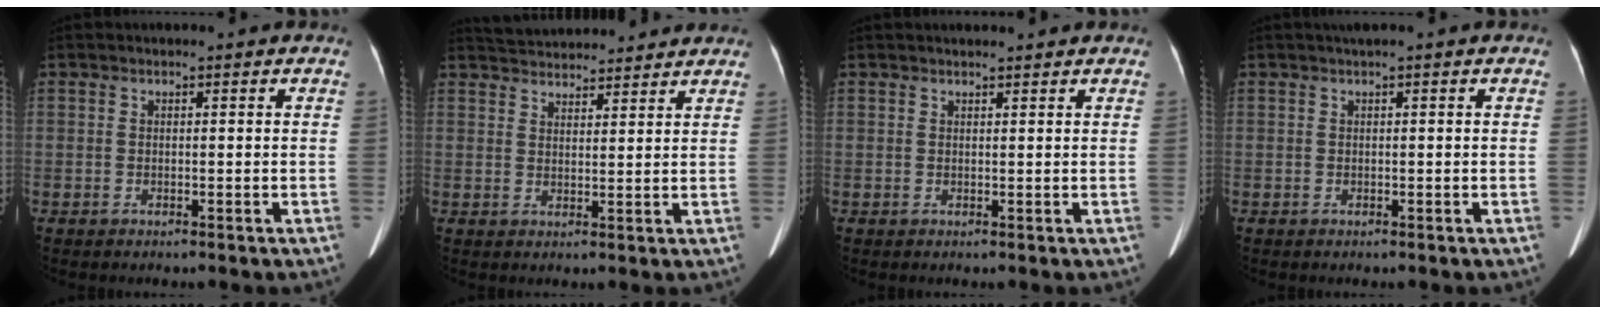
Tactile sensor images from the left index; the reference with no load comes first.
{"total": 13.0, "force": [12.3, 2.6, 3.2], "torque": [-0.049, 0.038, 0.181]}
{"total": 3.8, "force": [3.5, 0.5, 1.3], "torque": [-0.014, 0.021, 0.045]}
{"total": 1.1, "force": [0.7, -0.1, 0.8], "torque": [-0.015, 0.010, 0.013]}